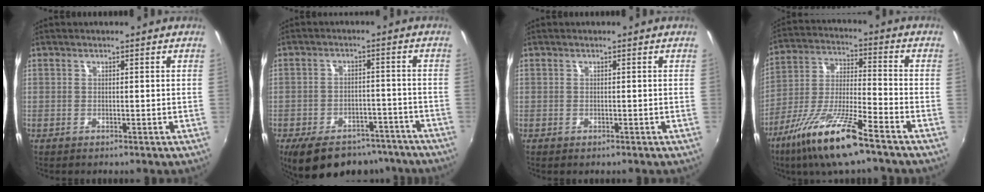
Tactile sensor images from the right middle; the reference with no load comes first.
{"total": 16.7, "force": [-12.8, 8.1, 7.1], "torque": [-0.146, 0.004, -0.162]}
{"total": 0.0}
{"total": 15.0, "force": [-9.8, 1.7, 11.2], "torque": [-0.233, -0.026, -0.186]}